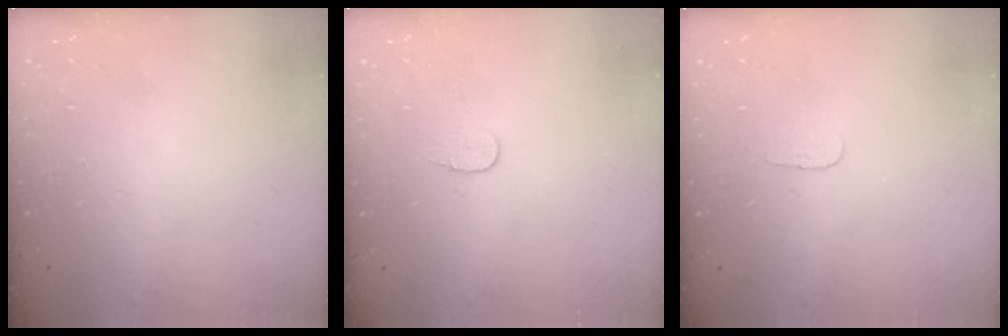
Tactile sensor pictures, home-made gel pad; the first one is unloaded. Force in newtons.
{"total": 5.6, "press": 5.6, "slide": 0.5}
{"total": 2.8, "press": 2.8, "slide": 0.3}